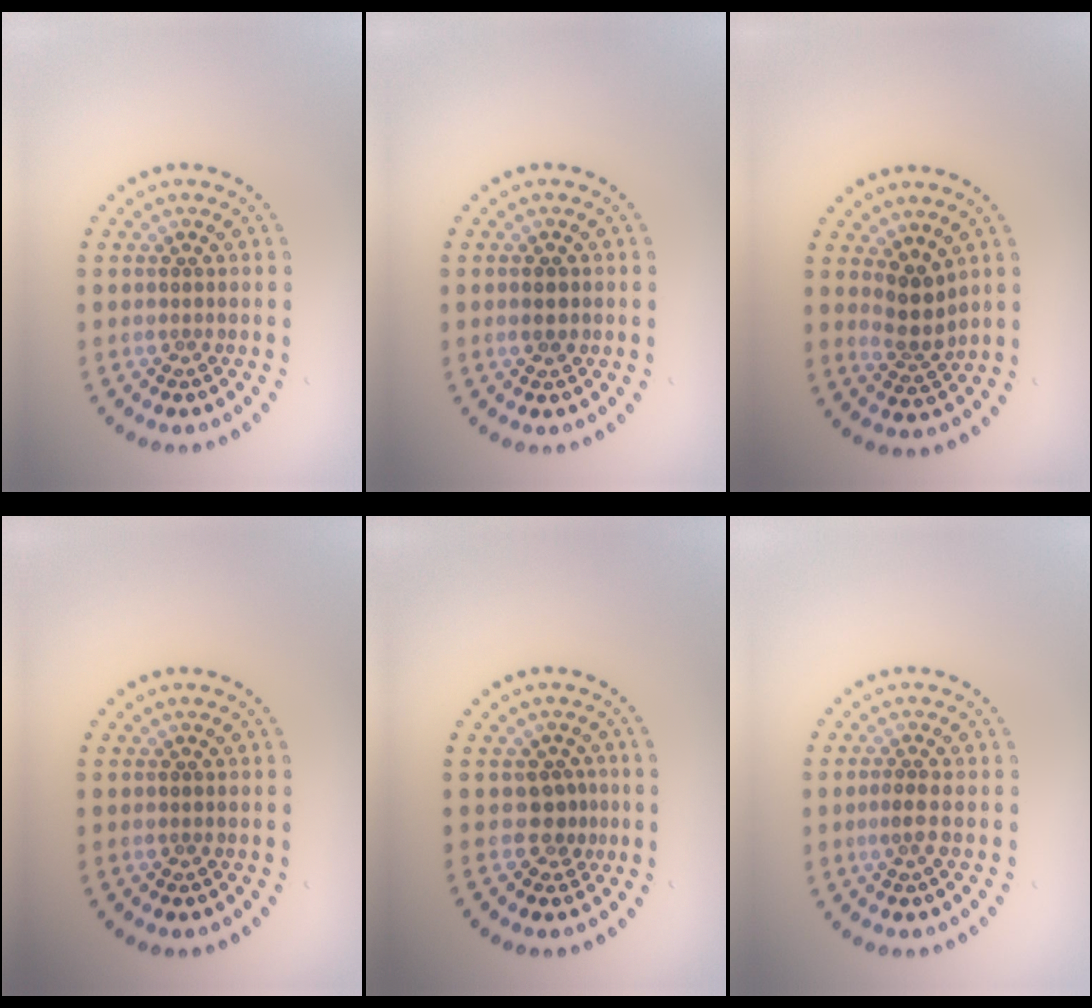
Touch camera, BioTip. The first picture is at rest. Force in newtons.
{"total": 1.8, "press": 1.8, "slide": 0.1}
{"total": 2.5, "press": 2.0, "slide": 1.6}
{"total": 0.0}
{"total": 1.8, "press": 1.3, "slide": 1.1}
{"total": 1.3, "press": 1.0, "slide": 0.8}